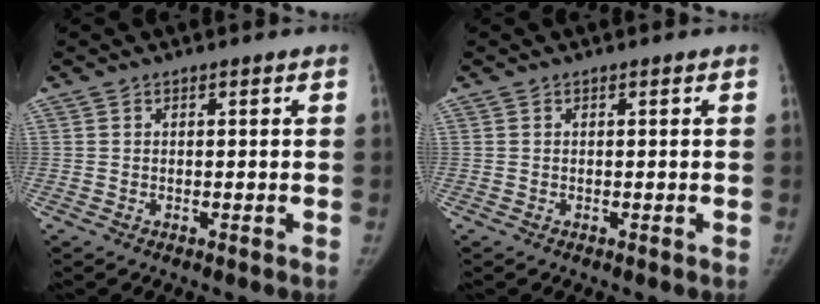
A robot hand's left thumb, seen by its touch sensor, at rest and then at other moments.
{"total": 0.0}